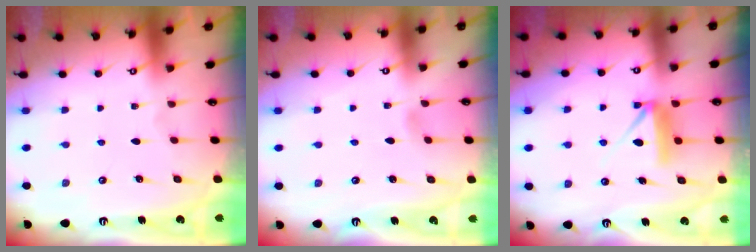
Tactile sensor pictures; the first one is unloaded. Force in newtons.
{"total": 2.9, "press": 2.8, "slide": 0.3}
{"total": 8.0, "press": 8.0, "slide": 0.4}